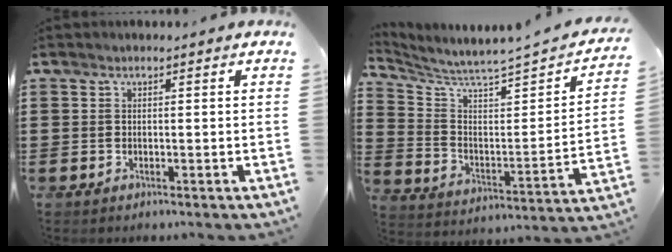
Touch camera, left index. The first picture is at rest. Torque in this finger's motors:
{"motor_torque": [0.15, 0.33, -0.24, -0.04]}